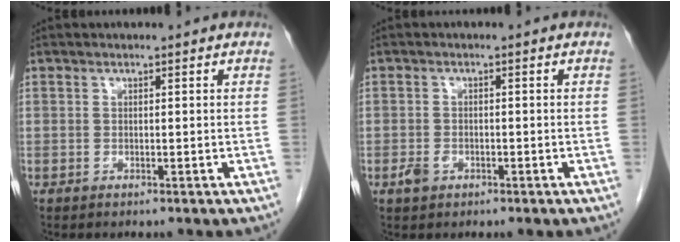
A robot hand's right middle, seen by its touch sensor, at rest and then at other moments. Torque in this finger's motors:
{"motor_torque": [0.67, -0.29, 0.00, 0.01]}